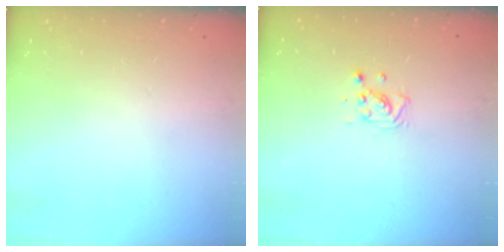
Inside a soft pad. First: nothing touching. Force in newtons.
{"total": 5.1, "press": 4.9, "slide": 1.3}